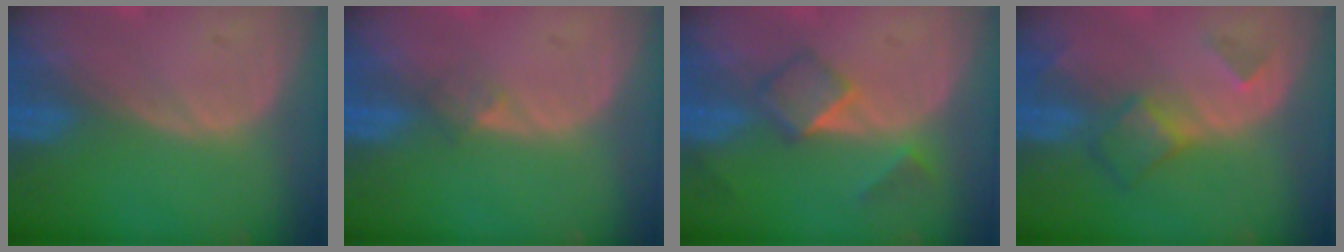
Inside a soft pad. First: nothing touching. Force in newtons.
{"total": 1.5, "press": 1.2, "slide": 1.0}
{"total": 5.3, "press": 4.7, "slide": 2.4}
{"total": 5.1, "press": 4.5, "slide": 2.4}